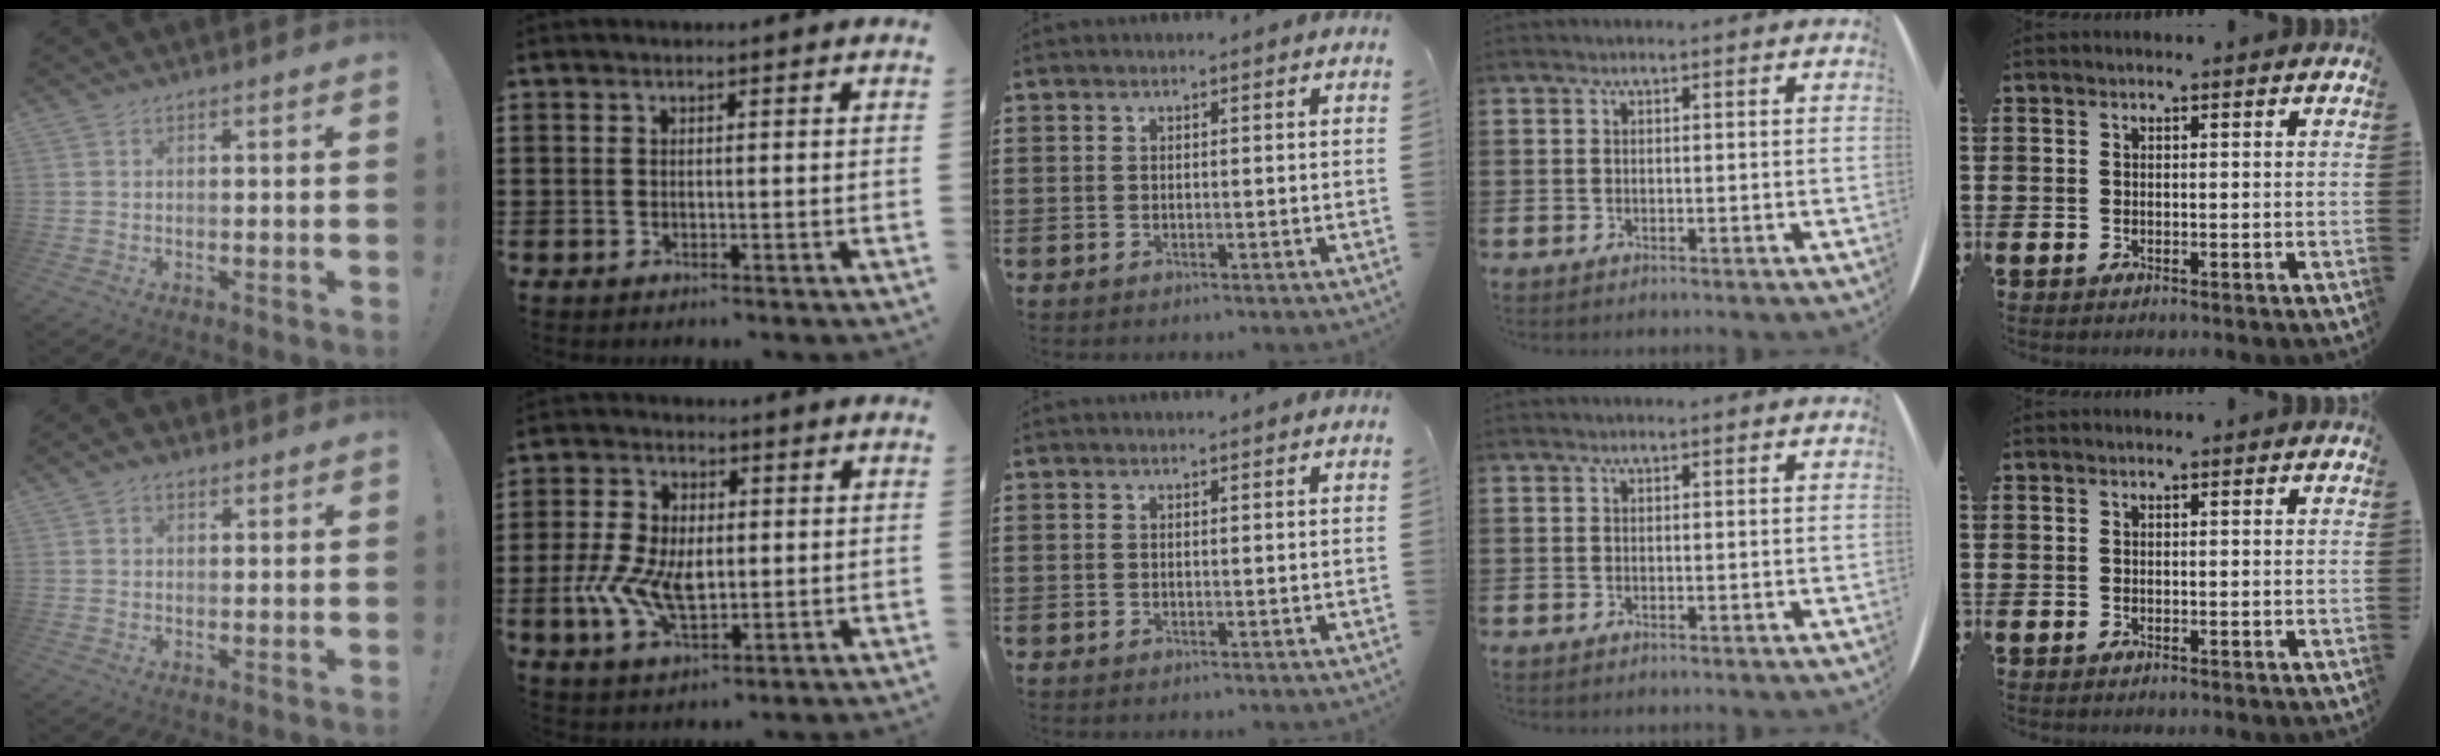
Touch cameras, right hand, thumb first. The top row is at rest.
{"thumb": {"total": 2.4, "force": [1.3, 1.7, 1.1], "torque": [-0.007, -0.008, 0.023]}, "index": {"total": 8.6, "force": [-1.1, 5.3, 6.6], "torque": [-0.146, 0.009, -0.020]}}